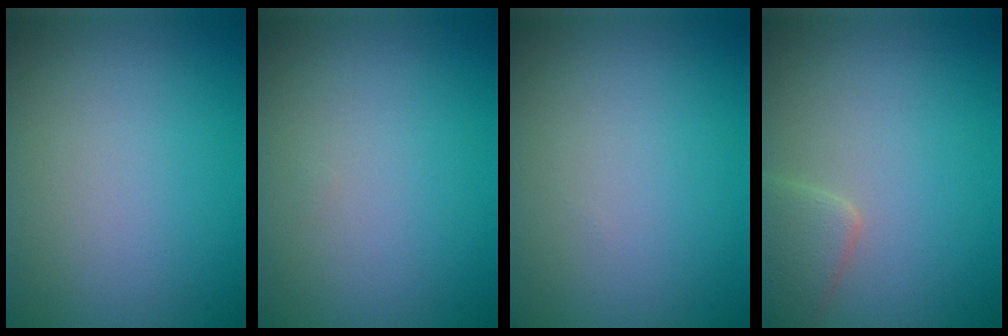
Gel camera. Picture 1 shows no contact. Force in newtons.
{"total": 0.0}
{"total": 0.0}
{"total": 2.4, "press": 2.4, "slide": 0.1}